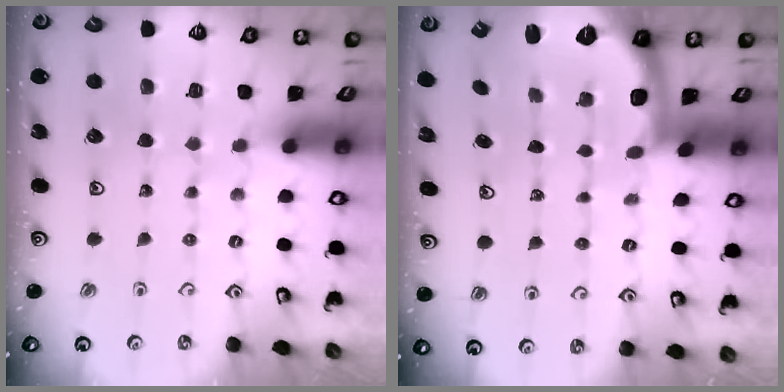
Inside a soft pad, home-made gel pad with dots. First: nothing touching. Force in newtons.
{"total": 1.9, "press": 1.8, "slide": 0.5}